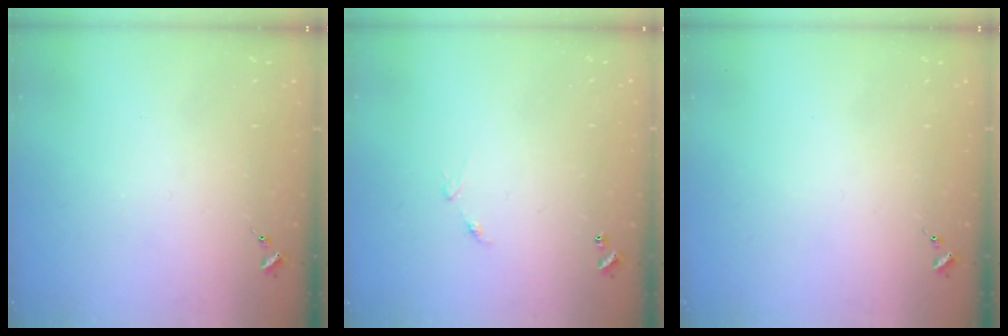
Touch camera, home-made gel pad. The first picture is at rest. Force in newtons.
{"total": 5.6, "press": 5.5, "slide": 0.6}
{"total": 0.0}